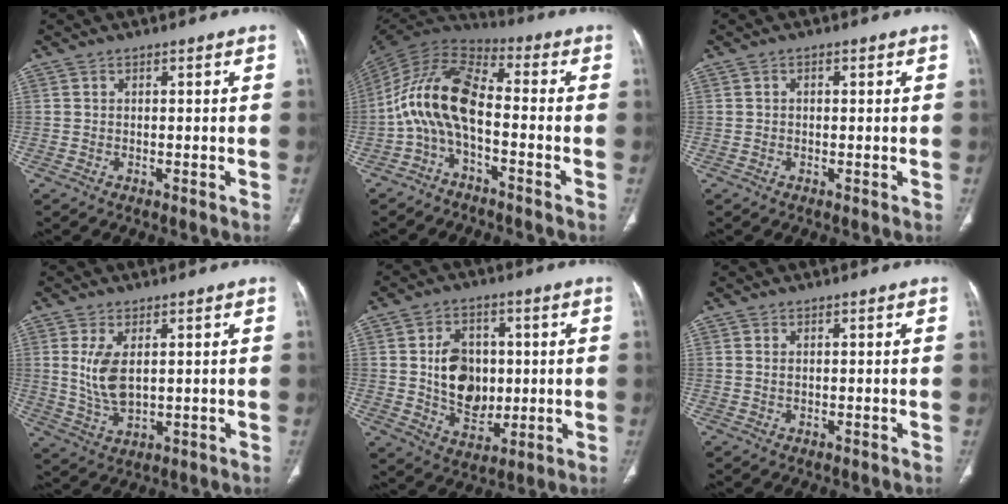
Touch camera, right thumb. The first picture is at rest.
{"total": 12.9, "force": [-3.2, 6.0, 10.9], "torque": [-0.218, 0.069, -0.074]}
{"total": 0.7, "force": [0.1, 0.5, 0.5], "torque": [-0.008, 0.000, 0.001]}
{"total": 7.6, "force": [1.5, 3.9, 6.4], "torque": [-0.128, -0.014, 0.042]}
{"total": 12.1, "force": [0.8, 9.0, 8.1], "torque": [-0.097, -0.005, 0.023]}
{"total": 0.9, "force": [0.3, 0.5, 0.7], "torque": [-0.018, 0.001, 0.011]}